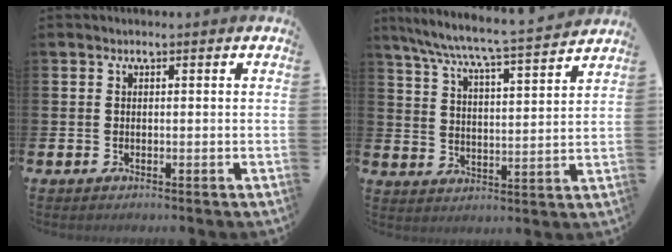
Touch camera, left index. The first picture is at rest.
{"total": 7.2, "force": [6.8, -0.1, 2.3], "torque": [-0.074, -0.057, 0.114]}